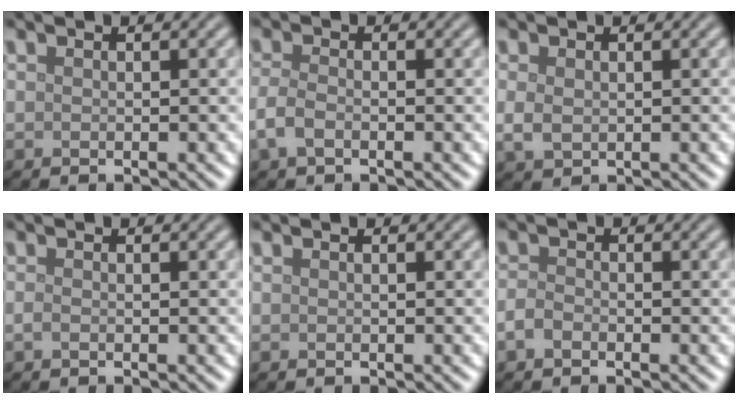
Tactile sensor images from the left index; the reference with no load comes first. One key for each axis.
{"total": 2.0, "fx": -0.9, "fy": 1.0, "fz": 1.4, "tx": -0.034, "ty": 0.000, "tz": -0.024}
{"total": 1.7, "fx": 0.0, "fy": 1.3, "fz": 1.1, "tx": -0.027, "ty": -0.001, "tz": 0.004}
{"total": 0.5, "fx": -0.3, "fy": 0.2, "fz": 0.4, "tx": -0.010, "ty": -0.003, "tz": -0.006}
{"total": 0.0}
{"total": 1.2, "fx": -0.7, "fy": 0.7, "fz": 0.6, "tx": -0.013, "ty": 0.001, "tz": -0.018}